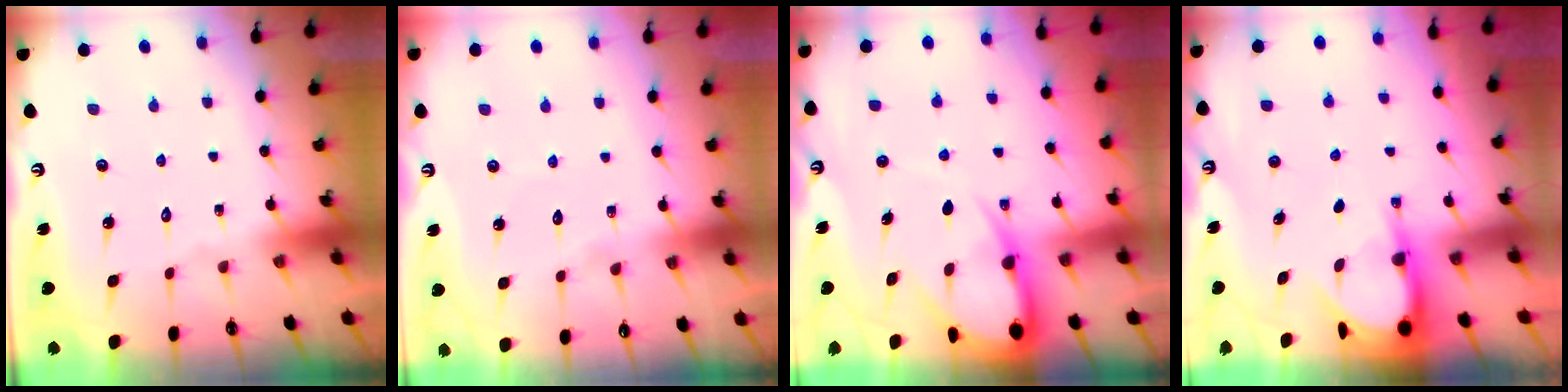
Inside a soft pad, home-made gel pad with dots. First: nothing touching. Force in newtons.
{"total": 3.9, "press": 3.9, "slide": 0.3}
{"total": 9.9, "press": 9.8, "slide": 1.0}
{"total": 5.0, "press": 5.0, "slide": 0.4}